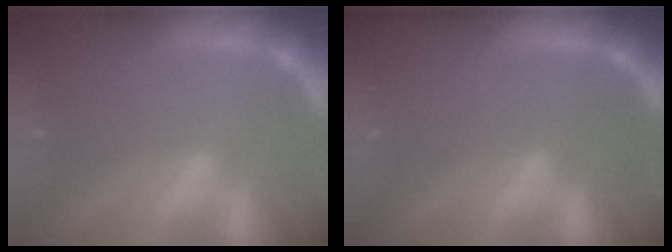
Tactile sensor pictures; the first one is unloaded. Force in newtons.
{"total": 0.0}